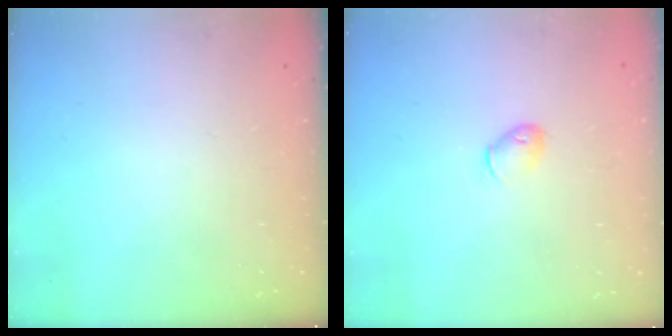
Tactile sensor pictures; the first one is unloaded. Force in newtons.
{"total": 4.5, "press": 4.4, "slide": 0.9}